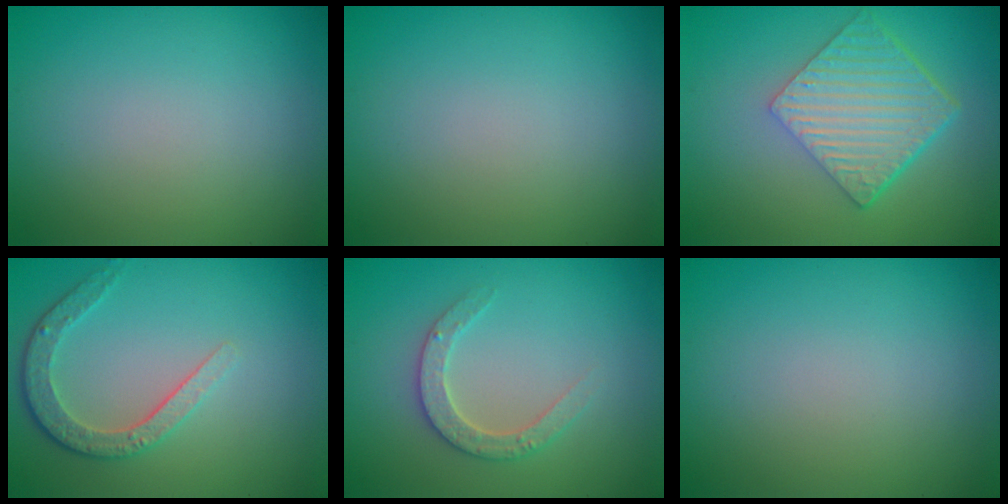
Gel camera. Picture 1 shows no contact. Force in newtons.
{"total": 0.0}
{"total": 6.3, "press": 4.3, "slide": 4.6}
{"total": 3.5, "press": 2.8, "slide": 2.1}
{"total": 2.7, "press": 2.6, "slide": 0.5}
{"total": 0.0}